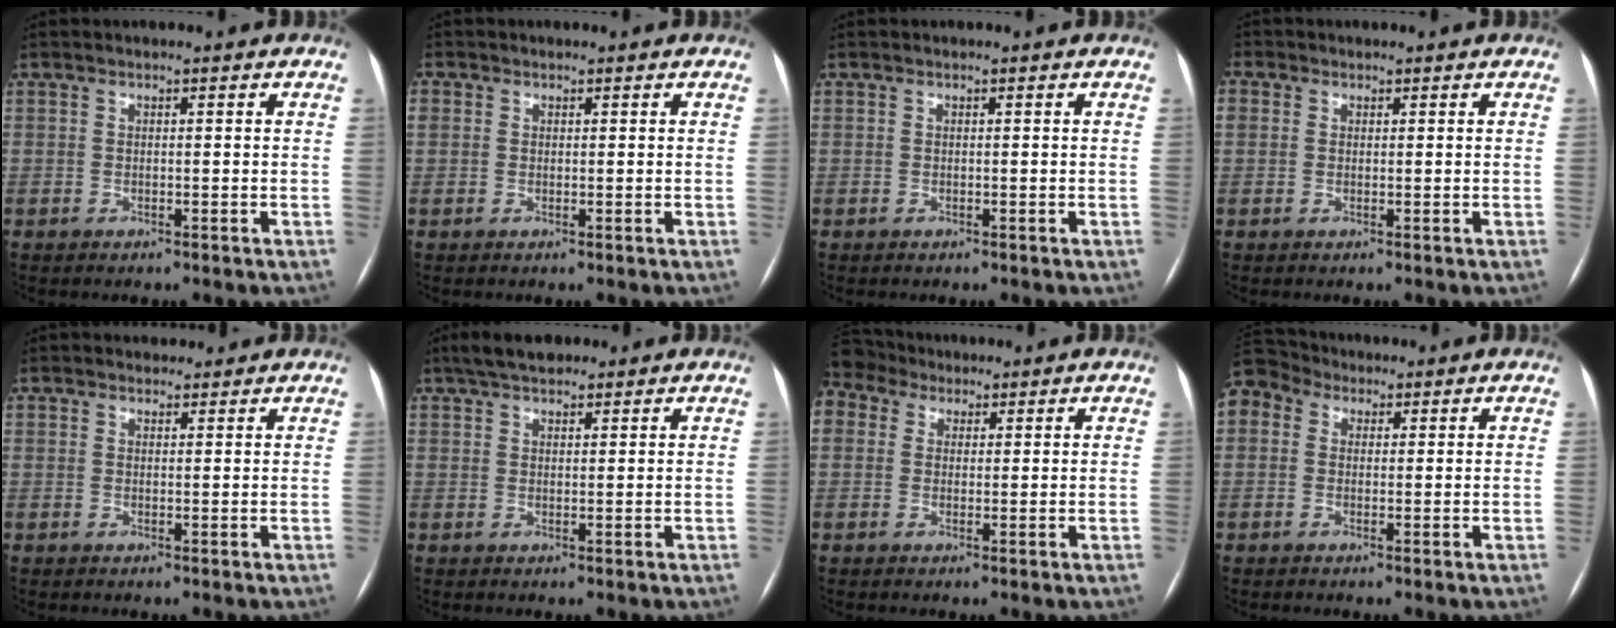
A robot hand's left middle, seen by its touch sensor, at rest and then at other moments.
{"total": 1.9, "force": [0.6, 1.7, 0.6], "torque": [-0.014, 0.009, 0.014]}
{"total": 0.0}
{"total": 3.3, "force": [1.0, 2.9, 1.1], "torque": [-0.035, 0.015, 0.024]}
{"total": 2.5, "force": [2.3, 1.1, 0.1], "torque": [0.000, 0.012, 0.031]}
{"total": 5.0, "force": [4.0, 1.9, 2.4], "torque": [-0.046, 0.022, 0.070]}
{"total": 5.1, "force": [3.8, 3.3, 0.9], "torque": [-0.030, 0.036, 0.077]}
{"total": 9.9, "force": [5.1, 7.5, 4.1], "torque": [-0.109, 0.061, 0.096]}